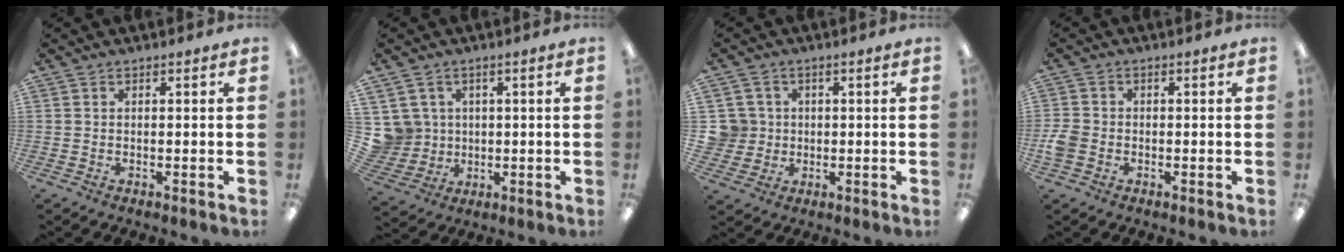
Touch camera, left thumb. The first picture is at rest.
{"total": 6.7, "force": [2.0, 6.4, 0.2], "torque": [-0.024, -0.003, 0.045]}
{"total": 6.9, "force": [0.9, 6.8, 0.9], "torque": [-0.045, 0.009, 0.022]}
{"total": 4.2, "force": [-1.2, 3.3, 2.3], "torque": [-0.040, 0.009, -0.020]}